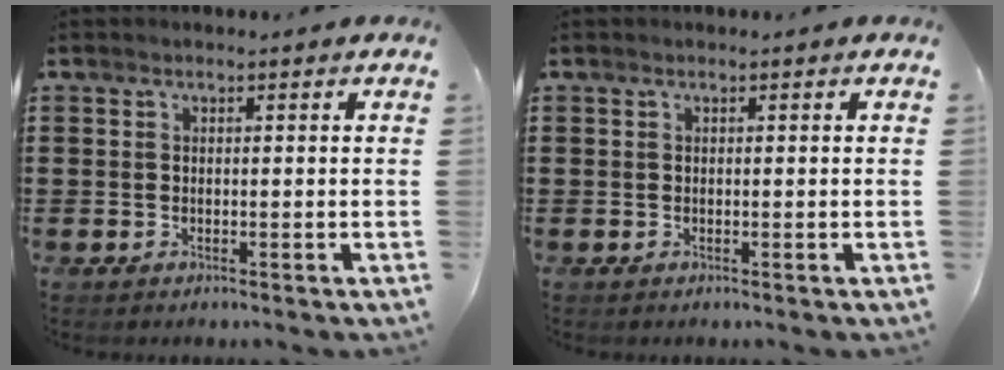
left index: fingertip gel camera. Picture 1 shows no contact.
{"total": 0.0}